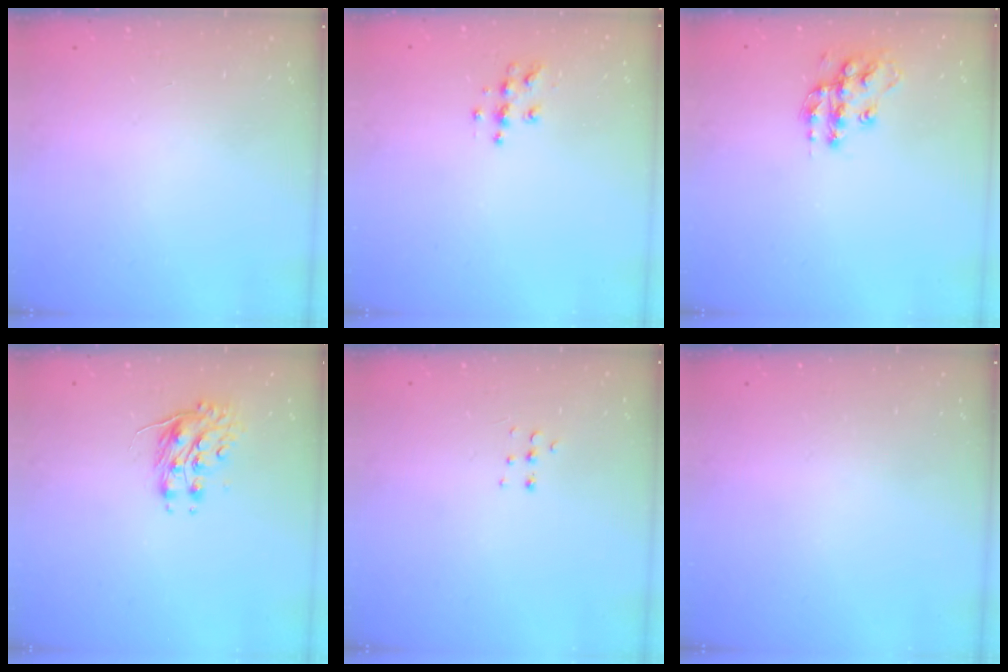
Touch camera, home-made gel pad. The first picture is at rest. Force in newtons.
{"total": 5.4, "press": 5.4, "slide": 0.4}
{"total": 13.8, "press": 13.7, "slide": 0.8}
{"total": 8.0, "press": 8.0, "slide": 0.4}
{"total": 3.8, "press": 3.7, "slide": 0.9}
{"total": 0.0}